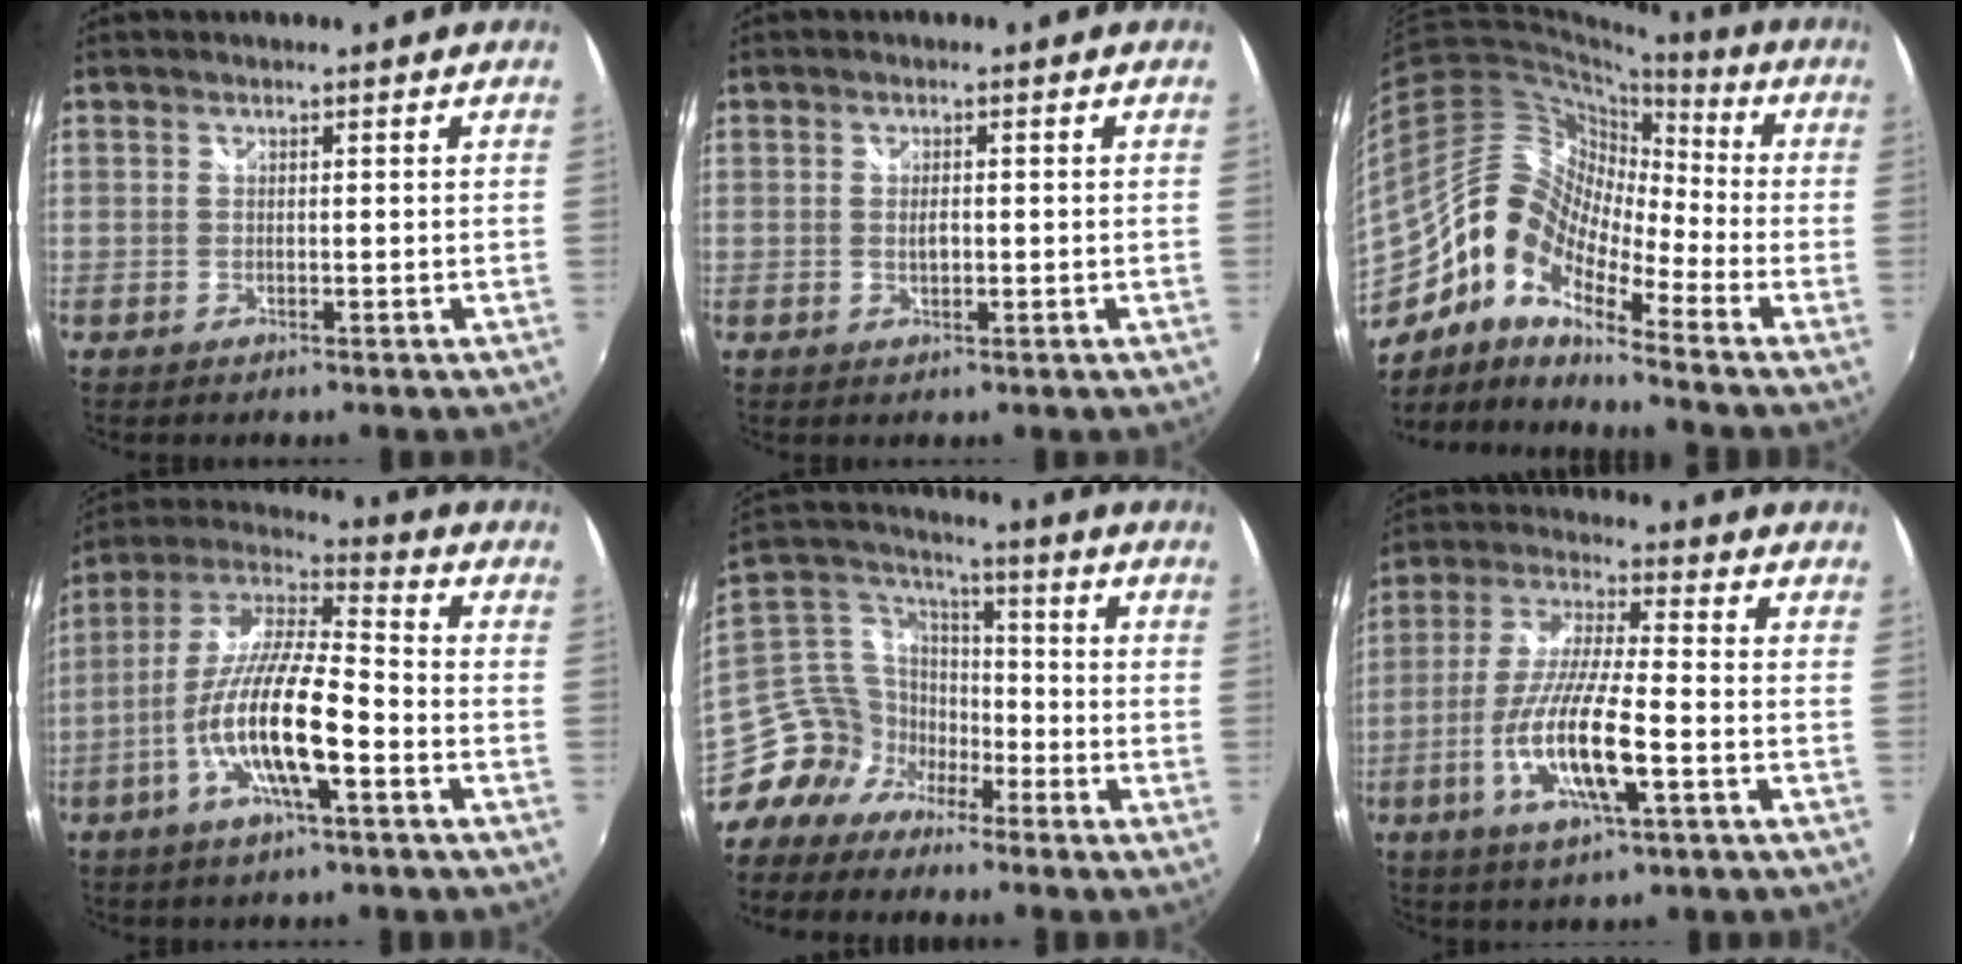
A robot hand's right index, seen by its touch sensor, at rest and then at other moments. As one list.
[{"total": 1.7, "force": [-0.2, 0.8, 1.5], "torque": [-0.025, 0.000, -0.003]}, {"total": 14.6, "force": [-6.9, 7.5, 10.5], "torque": [-0.183, 0.015, -0.154]}, {"total": 15.5, "force": [-5.7, 3.3, 14.0], "torque": [-0.273, -0.009, -0.111]}, {"total": 15.8, "force": [-11.2, 9.8, 5.4], "torque": [-0.131, 0.026, -0.206]}, {"total": 14.1, "force": [-4.8, 2.7, 13.0], "torque": [-0.269, -0.014, -0.090]}]